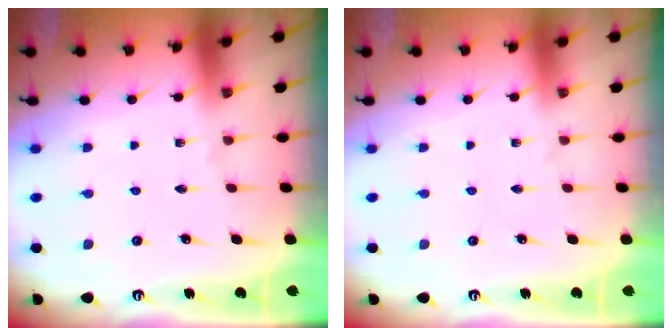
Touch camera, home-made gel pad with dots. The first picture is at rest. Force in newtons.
{"total": 0.0}